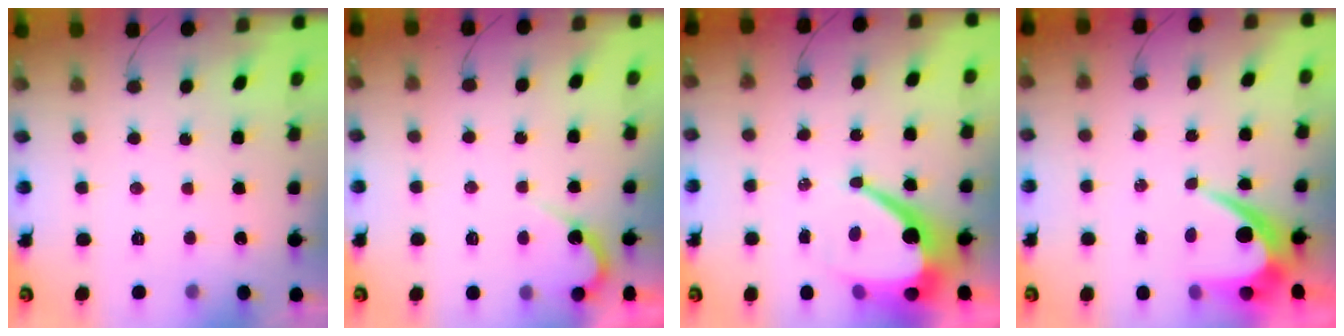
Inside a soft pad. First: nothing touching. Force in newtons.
{"total": 5.9, "press": 5.9, "slide": 0.3}
{"total": 12.9, "press": 12.9, "slide": 0.9}
{"total": 7.6, "press": 7.6, "slide": 0.4}